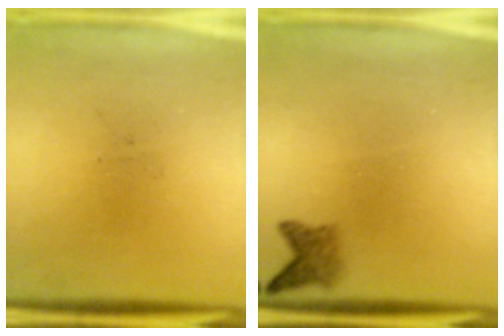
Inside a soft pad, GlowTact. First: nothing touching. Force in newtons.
{"total": 2.1}